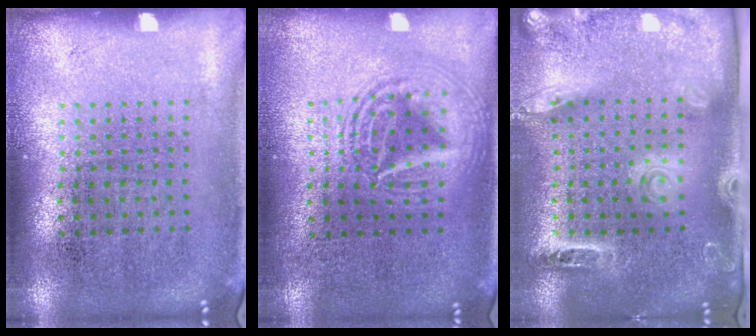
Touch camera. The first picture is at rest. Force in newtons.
{"total": 2.6, "press": 2.6, "slide": 0.3}
{"total": 2.7, "press": 2.0, "slide": 1.8}